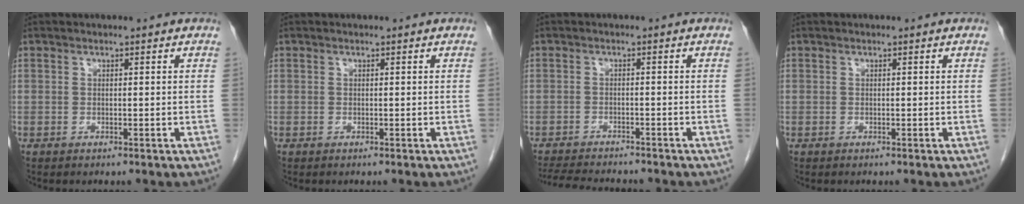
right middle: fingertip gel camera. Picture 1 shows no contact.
{"total": 0.0}
{"total": 9.0, "force": [-8.3, 1.2, 3.3], "torque": [-0.058, -0.012, -0.124]}
{"total": 0.0}